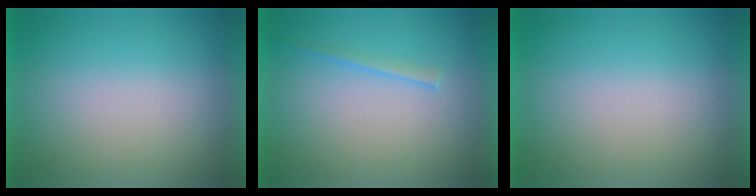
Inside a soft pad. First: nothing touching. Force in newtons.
{"total": 1.7}
{"total": 0.0}